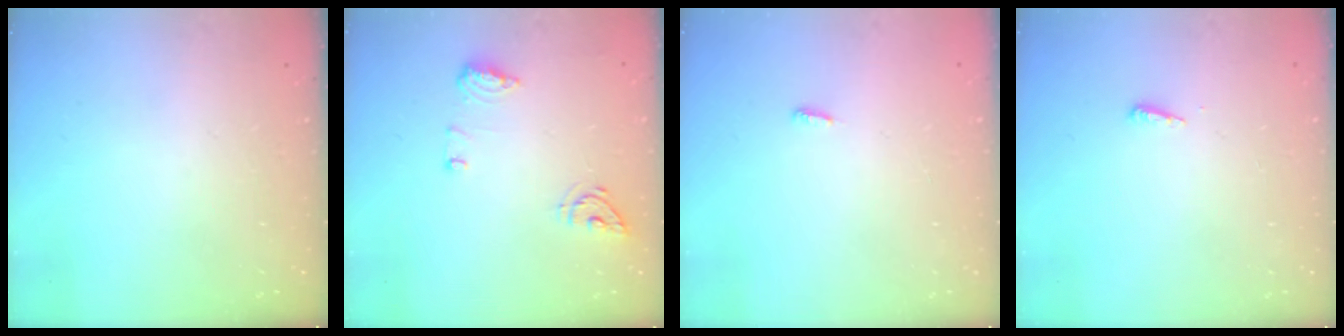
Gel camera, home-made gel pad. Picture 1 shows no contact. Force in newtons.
{"total": 9.2, "press": 9.0, "slide": 2.1}
{"total": 3.6, "press": 3.4, "slide": 1.0}
{"total": 3.8, "press": 3.7, "slide": 0.6}